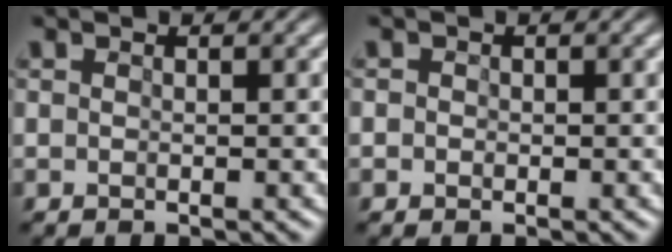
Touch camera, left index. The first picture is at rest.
{"total": 1.4, "force": [0.0, 1.4, 0.5], "torque": [0.011, 0.018, -0.019]}